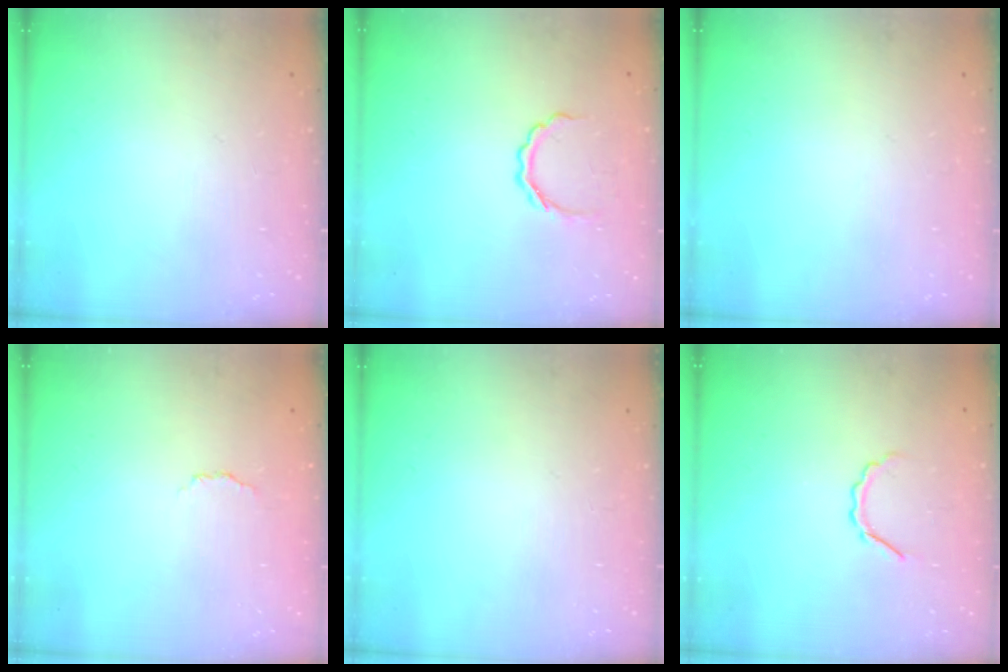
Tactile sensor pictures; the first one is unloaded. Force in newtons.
{"total": 4.1, "press": 4.1, "slide": 0.7}
{"total": 0.0}
{"total": 2.9, "press": 2.8, "slide": 0.7}
{"total": 0.0}
{"total": 3.6, "press": 3.5, "slide": 0.7}